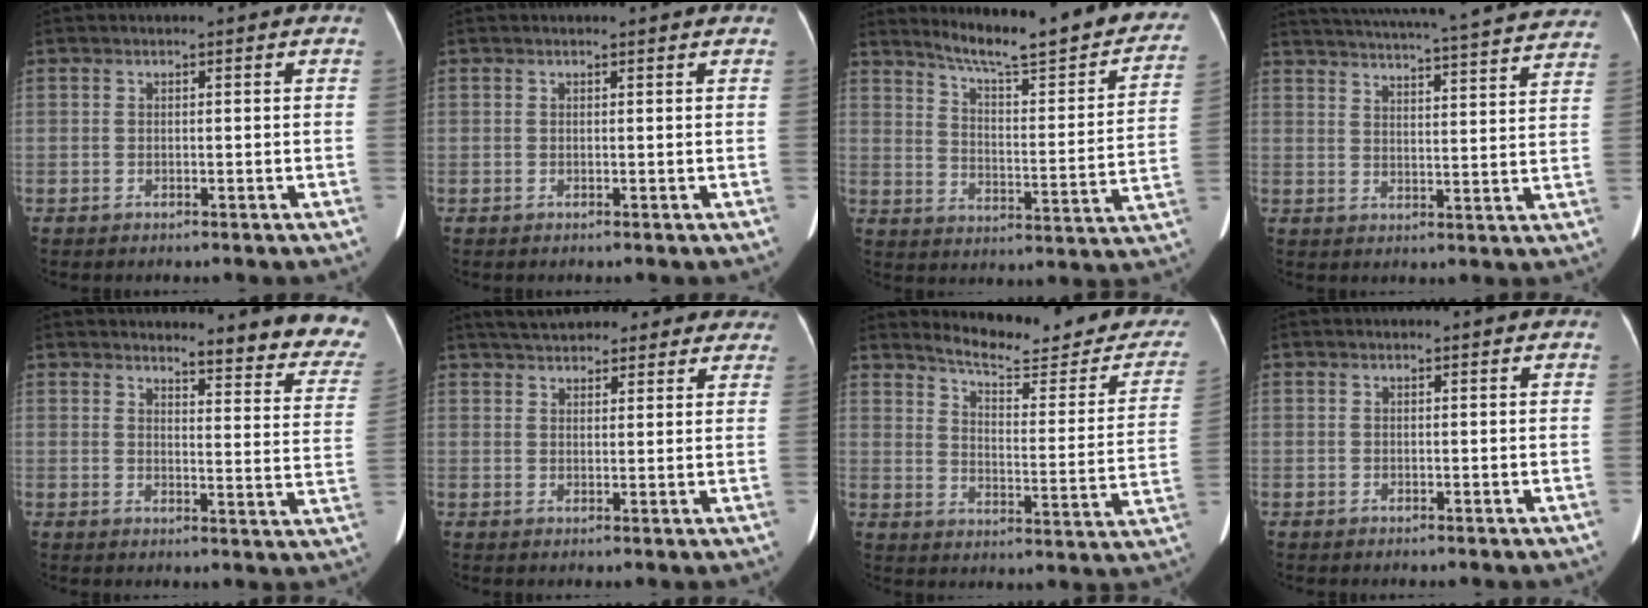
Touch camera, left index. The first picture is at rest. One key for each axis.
{"total": 0.7, "fx": 0.7, "fy": 0.1, "fz": 0.1, "tx": -0.012, "ty": 0.006, "tz": 0.008}
{"total": 22.8, "fx": 19.9, "fy": 2.3, "fz": 11.0, "tx": -0.156, "ty": -0.062, "tz": 0.256}
{"total": 30.3, "fx": 27.9, "fy": 3.2, "fz": 11.3, "tx": -0.196, "ty": -0.041, "tz": 0.343}
{"total": 14.4, "fx": 13.8, "fy": 2.0, "fz": 3.3, "tx": -0.003, "ty": -0.088, "tz": 0.126}
{"total": 18.6, "fx": 16.3, "fy": 6.0, "fz": 6.6, "tx": -0.100, "ty": 0.036, "tz": 0.210}
{"total": 19.0, "fx": 17.8, "fy": 3.5, "fz": 6.0, "tx": -0.070, "ty": -0.071, "tz": 0.212}
{"total": 0.9, "fx": 0.9, "fy": 0.2, "fz": 0.0, "tx": -0.016, "ty": 0.007, "tz": 0.009}